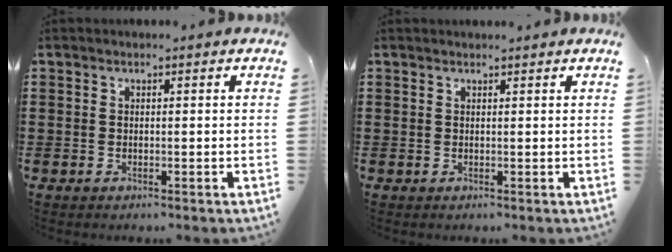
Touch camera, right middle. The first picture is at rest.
{"total": 0.5, "force": [0.5, -0.1, 0.0], "torque": [-0.002, 0.000, 0.010]}